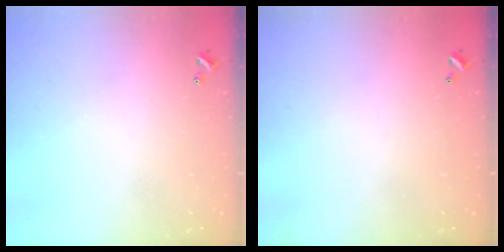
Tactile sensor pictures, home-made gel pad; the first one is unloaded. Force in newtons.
{"total": 2.8, "press": 2.8, "slide": 0.1}